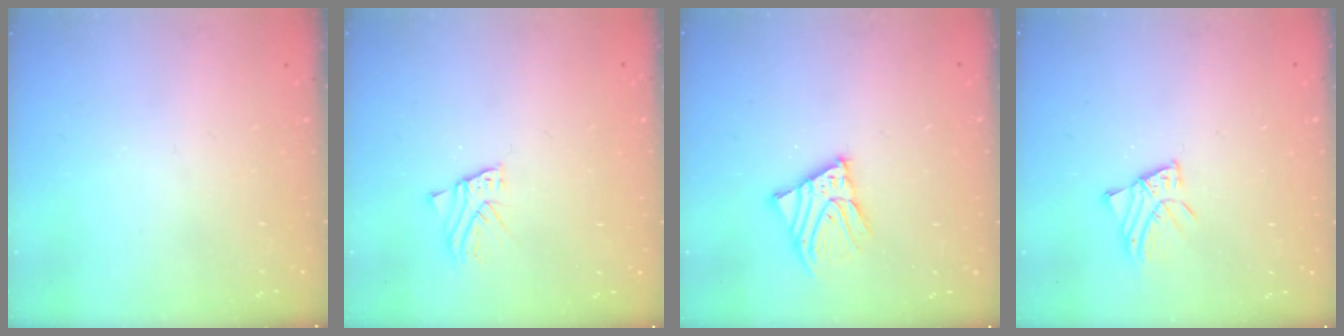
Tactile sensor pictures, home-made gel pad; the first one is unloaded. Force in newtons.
{"total": 2.2, "press": 2.2, "slide": 0.2}
{"total": 7.4, "press": 7.4, "slide": 0.8}
{"total": 3.2, "press": 3.2, "slide": 0.1}